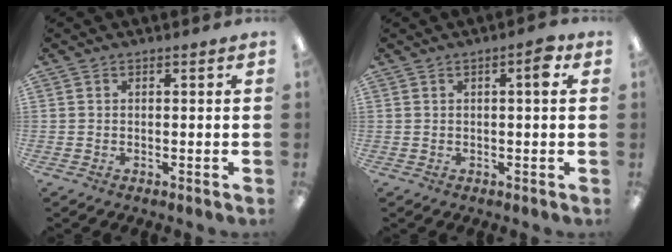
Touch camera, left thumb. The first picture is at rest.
{"total": 3.4, "force": [1.3, 0.8, 3.0], "torque": [-0.038, -0.003, 0.014]}